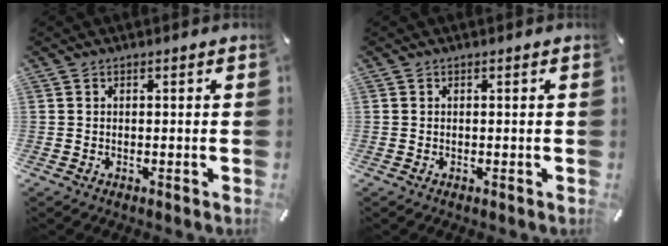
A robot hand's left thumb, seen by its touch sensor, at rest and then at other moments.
{"total": 0.0}